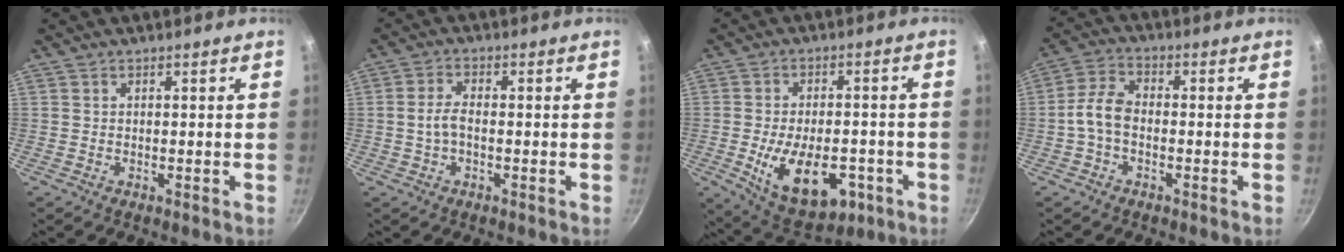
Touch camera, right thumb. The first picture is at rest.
{"total": 4.1, "force": [-0.6, 2.3, 3.3], "torque": [-0.064, 0.018, -0.014]}
{"total": 15.9, "force": [-5.0, 8.9, 12.2], "torque": [-0.170, 0.006, -0.062]}
{"total": 6.0, "force": [-1.3, 3.5, 4.7], "torque": [-0.095, 0.030, -0.037]}